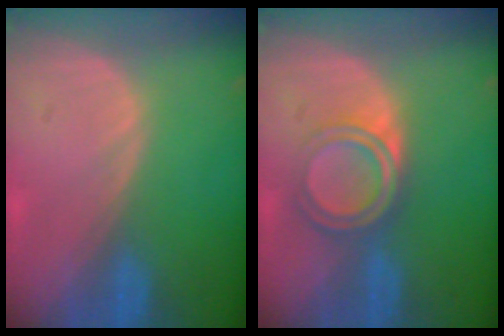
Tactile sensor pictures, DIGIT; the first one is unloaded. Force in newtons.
{"total": 5.3, "press": 4.9, "slide": 2.0}